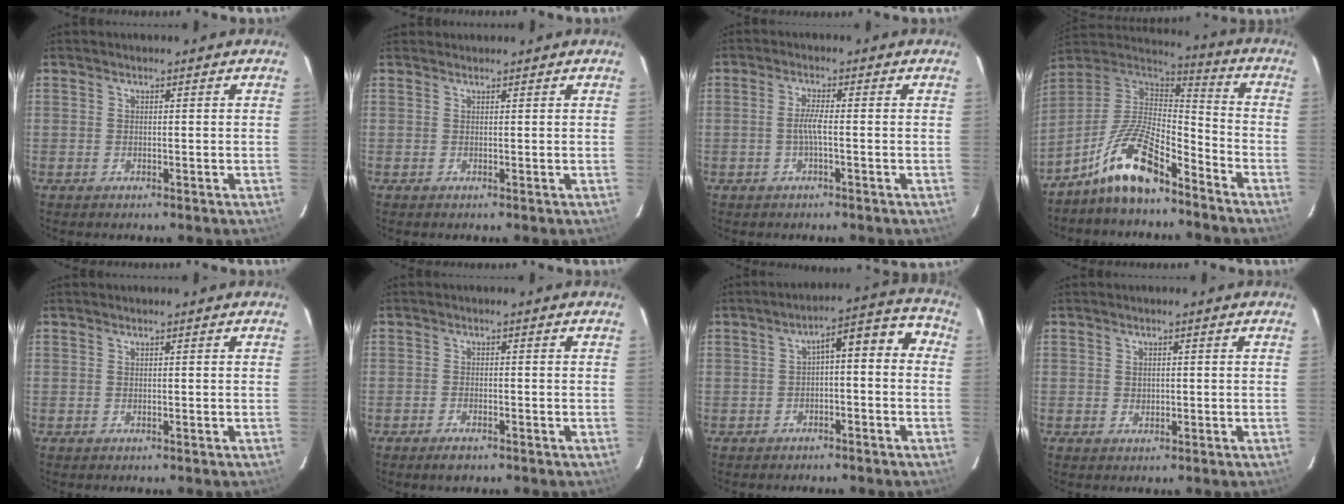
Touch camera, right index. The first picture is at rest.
{"total": 1.0, "force": [0.8, 0.5, -0.1], "torque": [0.002, 0.008, 0.013]}
{"total": 2.7, "force": [-0.7, -0.1, 2.6], "torque": [-0.054, 0.002, -0.014]}
{"total": 14.9, "force": [-10.2, 4.9, 9.7], "torque": [-0.204, 0.004, -0.193]}
{"total": 0.0}
{"total": 2.5, "force": [-1.9, 0.9, 1.4], "torque": [-0.035, -0.002, -0.035]}
{"total": 6.8, "force": [-1.9, 2.6, 6.0], "torque": [-0.088, 0.043, -0.018]}
{"total": 1.2, "force": [0.2, 1.1, 0.5], "torque": [-0.007, 0.003, 0.004]}